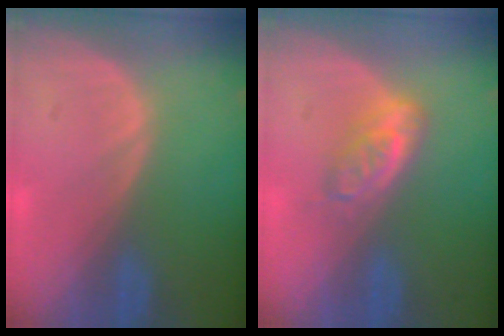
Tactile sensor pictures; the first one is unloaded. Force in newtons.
{"total": 4.8, "press": 4.2, "slide": 2.2}